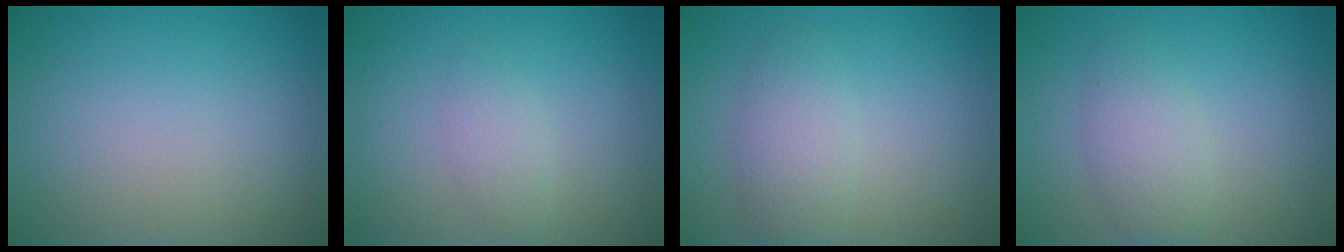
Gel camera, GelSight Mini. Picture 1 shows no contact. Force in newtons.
{"total": 1.6, "press": 1.6, "slide": 0.1}
{"total": 3.0, "press": 3.0, "slide": 0.1}
{"total": 2.7, "press": 2.7, "slide": 0.1}